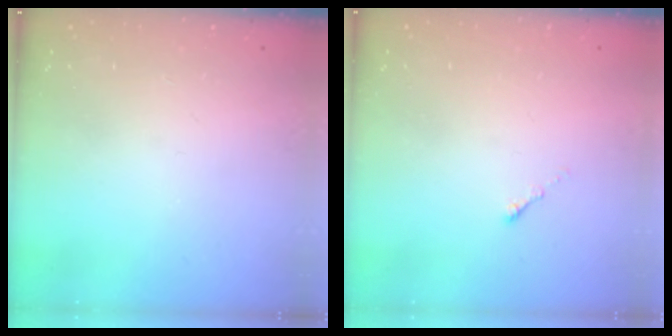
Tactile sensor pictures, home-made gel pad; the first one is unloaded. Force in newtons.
{"total": 0.0}